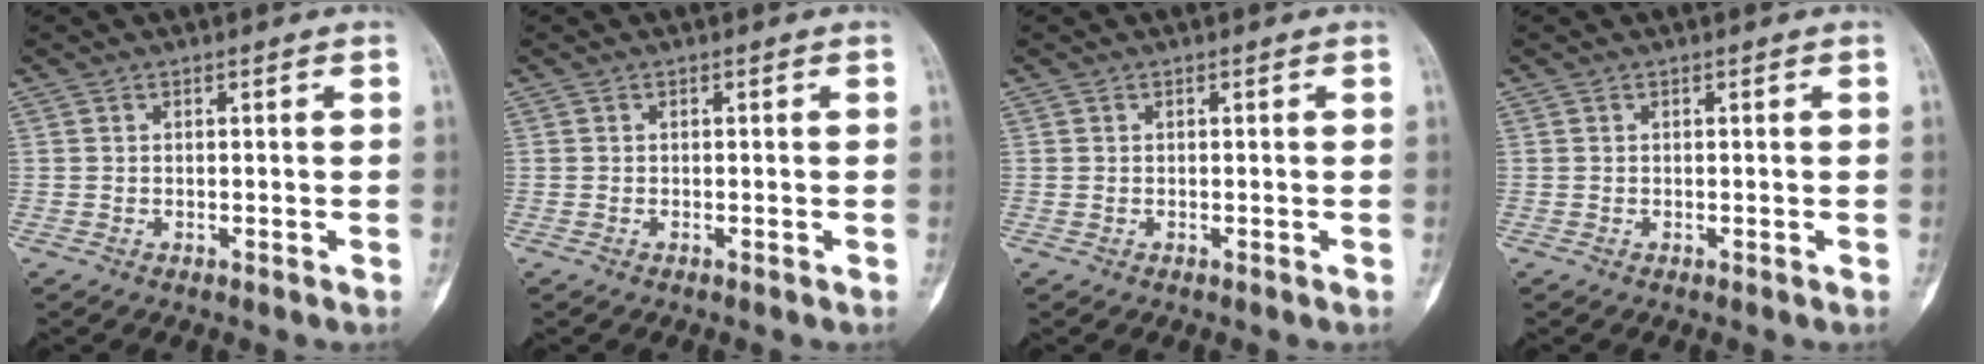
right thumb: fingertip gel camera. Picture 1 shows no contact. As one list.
[{"total": 0.0}, {"total": 0.0}, {"total": 0.0}]